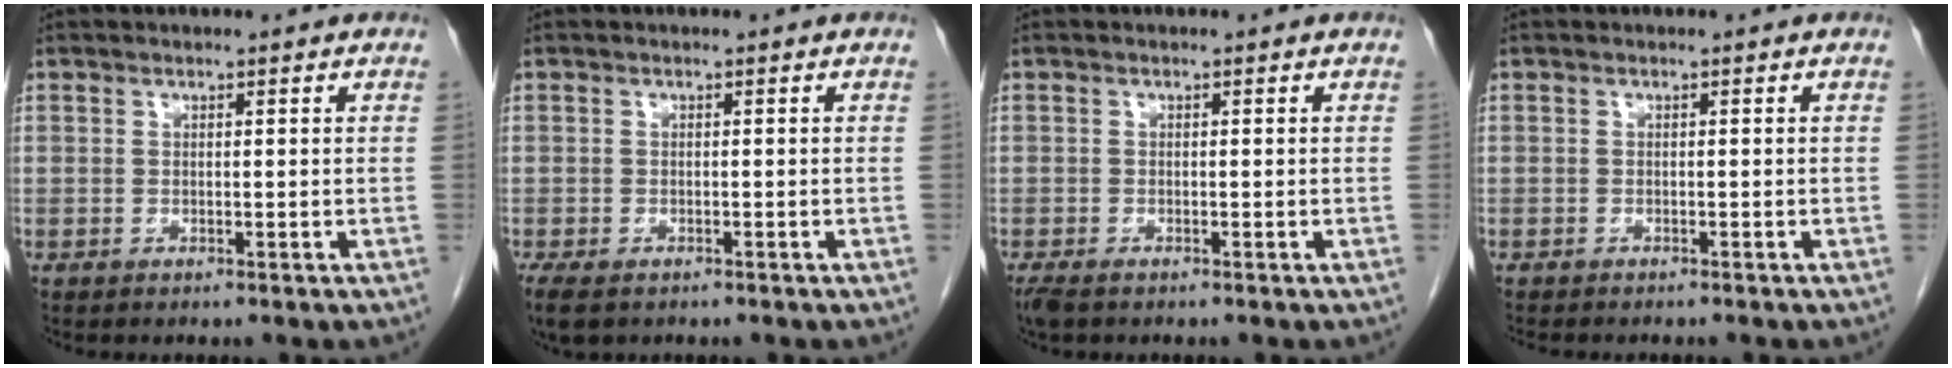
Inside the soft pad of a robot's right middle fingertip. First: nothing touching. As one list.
[{"total": 5.3, "force": [-3.5, 2.9, 2.8], "torque": [-0.058, -0.012, -0.053]}, {"total": 2.5, "force": [-1.9, 0.9, 1.4], "torque": [-0.032, -0.008, -0.030]}, {"total": 4.3, "force": [-3.7, 1.0, 1.9], "torque": [-0.020, -0.007, -0.046]}]